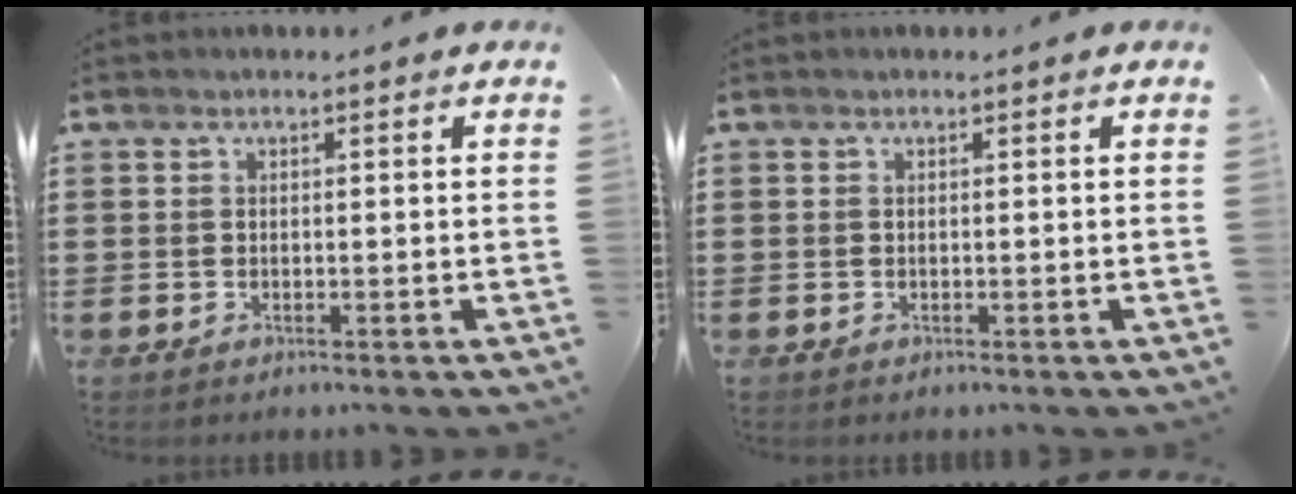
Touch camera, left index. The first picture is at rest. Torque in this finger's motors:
{"motor_torque": [0.00, 0.00, 0.00, 0.00]}